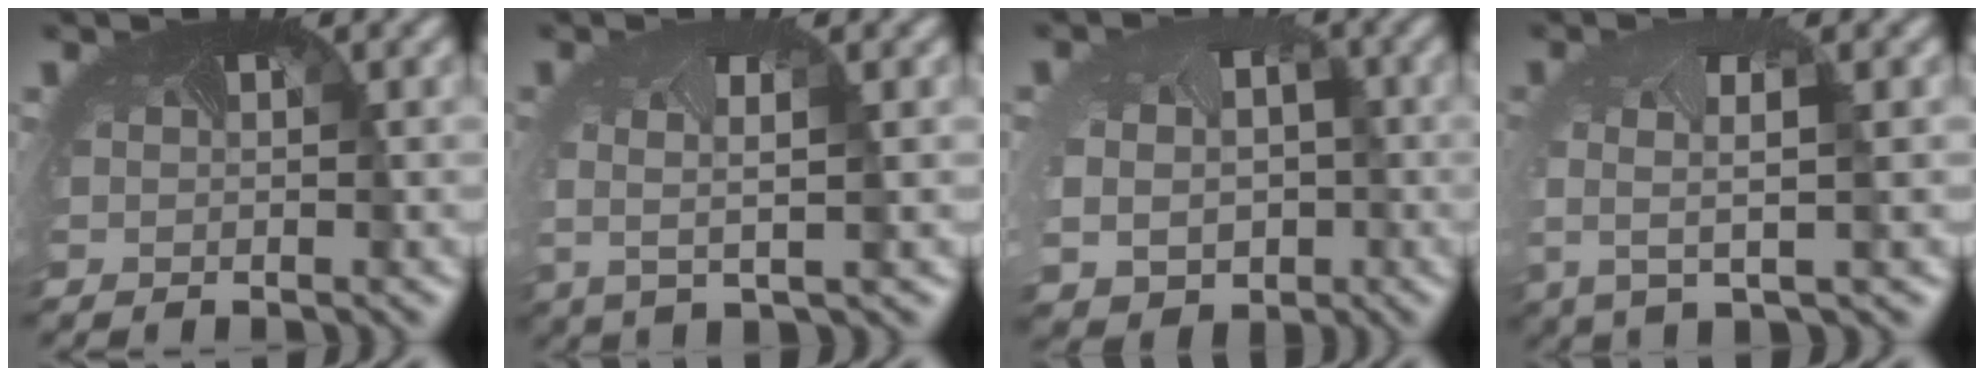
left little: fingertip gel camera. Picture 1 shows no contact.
{"total": 2.3, "force": [0.1, 0.3, 2.3], "torque": [-0.058, -0.004, -0.001]}
{"total": 9.3, "force": [-1.2, 7.8, 5.0], "torque": [-0.091, -0.043, -0.022]}
{"total": 3.0, "force": [-0.1, 0.6, 2.9], "torque": [-0.070, -0.005, -0.006]}